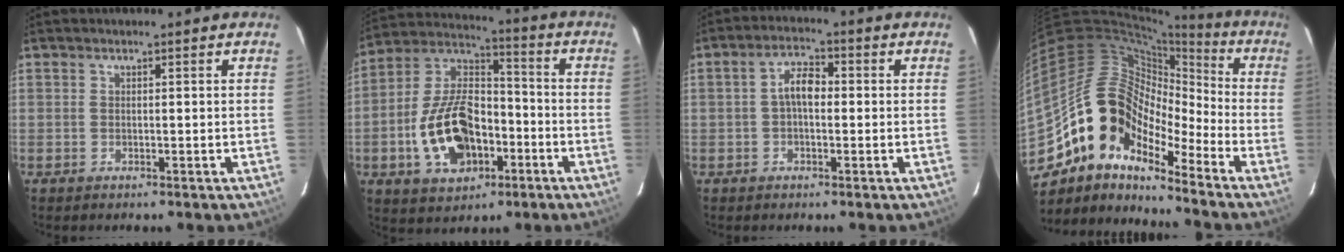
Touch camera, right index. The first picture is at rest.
{"total": 17.4, "force": [-5.6, 10.5, 12.7], "torque": [-0.262, 0.019, -0.084]}
{"total": 4.6, "force": [-0.1, 2.4, 3.9], "torque": [-0.074, 0.017, -0.003]}
{"total": 15.3, "force": [-9.8, 7.9, 8.7], "torque": [-0.150, 0.009, -0.205]}